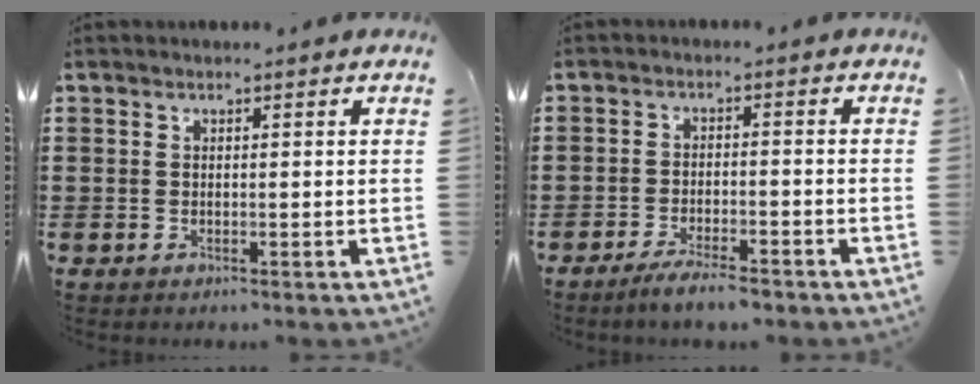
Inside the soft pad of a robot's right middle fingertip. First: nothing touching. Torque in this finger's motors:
{"motor_torque": [2.14, 0.00, 0.07, 0.08]}